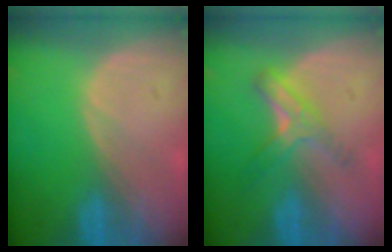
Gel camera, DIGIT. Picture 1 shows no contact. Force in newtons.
{"total": 5.5, "press": 4.9, "slide": 2.6}